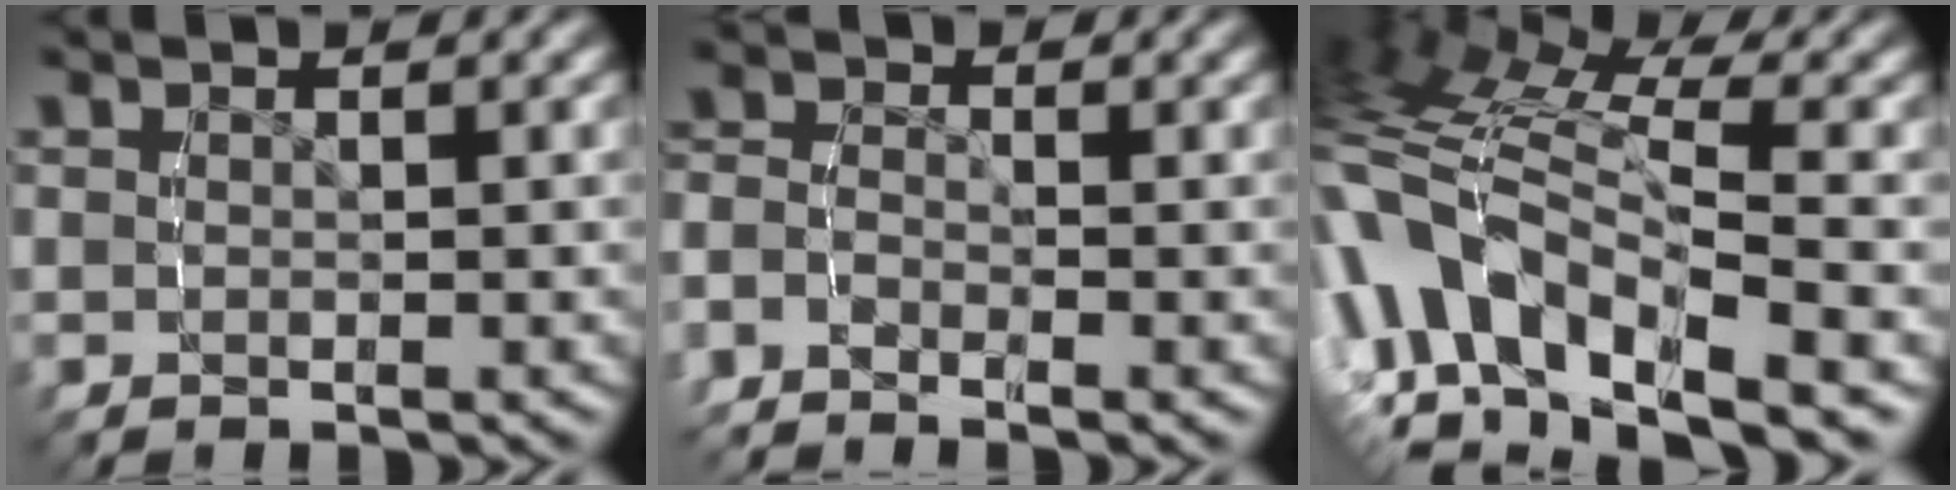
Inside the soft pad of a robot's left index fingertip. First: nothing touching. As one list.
[{"total": 2.8, "force": [-2.2, 1.6, 0.8], "torque": [-0.030, -0.015, -0.045]}, {"total": 12.9, "force": [-0.1, 9.2, 9.0], "torque": [-0.211, -0.012, -0.012]}]